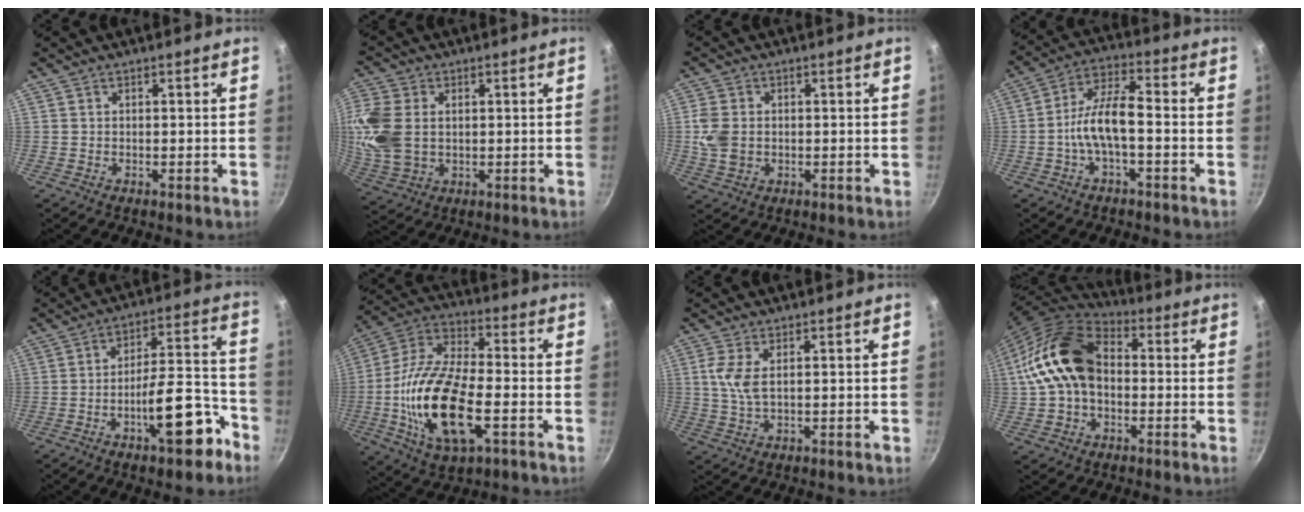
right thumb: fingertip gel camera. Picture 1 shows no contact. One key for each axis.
{"total": 11.8, "fx": 1.3, "fy": 8.5, "fz": 8.1, "tx": -0.174, "ty": -0.009, "tz": 0.031}
{"total": 6.1, "fx": 0.0, "fy": 4.7, "fz": 3.9, "tx": -0.077, "ty": 0.001, "tz": 0.000}
{"total": 9.0, "fx": -2.4, "fy": 3.3, "fz": 8.0, "tx": -0.153, "ty": 0.040, "tz": -0.053}
{"total": 14.1, "fx": -7.1, "fy": 4.9, "fz": 11.2, "tx": -0.131, "ty": 0.067, "tz": -0.101}
{"total": 21.0, "fx": -4.6, "fy": 9.1, "fz": 18.3, "tx": -0.353, "ty": 0.019, "tz": -0.099}
{"total": 4.9, "fx": 1.2, "fy": 2.0, "fz": 4.3, "tx": -0.096, "ty": 0.000, "tz": 0.026}
{"total": 16.1, "fx": 0.2, "fy": 11.4, "fz": 11.4, "tx": -0.184, "ty": 0.039, "tz": -0.009}